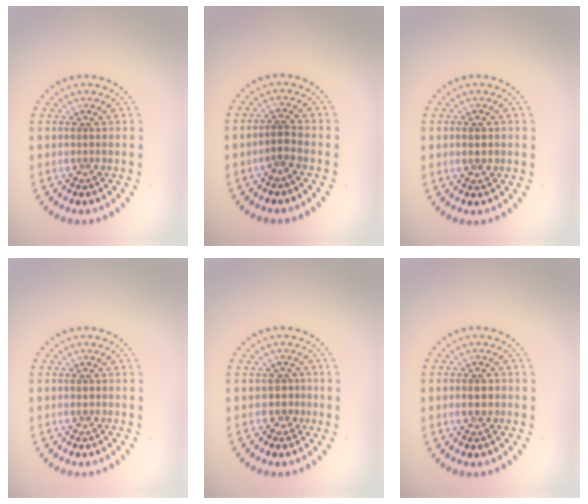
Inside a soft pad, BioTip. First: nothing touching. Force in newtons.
{"total": 1.7, "press": 1.4, "slide": 0.9}
{"total": 1.4, "press": 1.4, "slide": 0.1}
{"total": 0.7, "press": 0.7, "slide": 0.1}
{"total": 1.6, "press": 1.3, "slide": 1.0}
{"total": 2.4, "press": 2.4, "slide": 0.0}